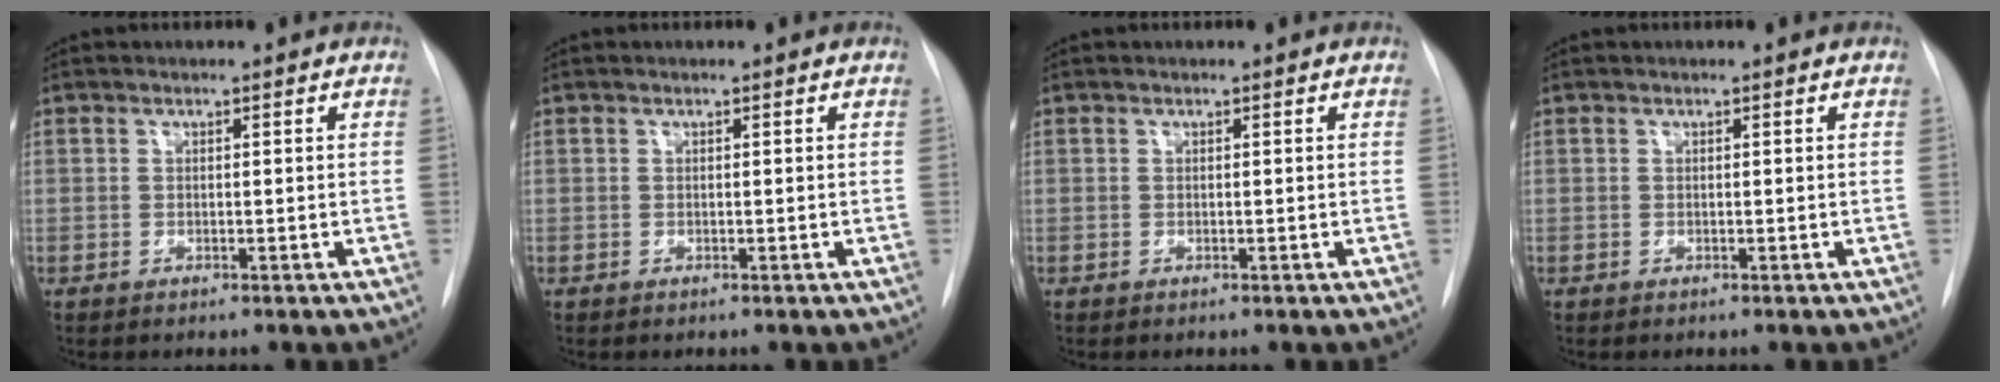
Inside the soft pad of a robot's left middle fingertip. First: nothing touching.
{"total": 0.0}
{"total": 0.0}
{"total": 0.0}